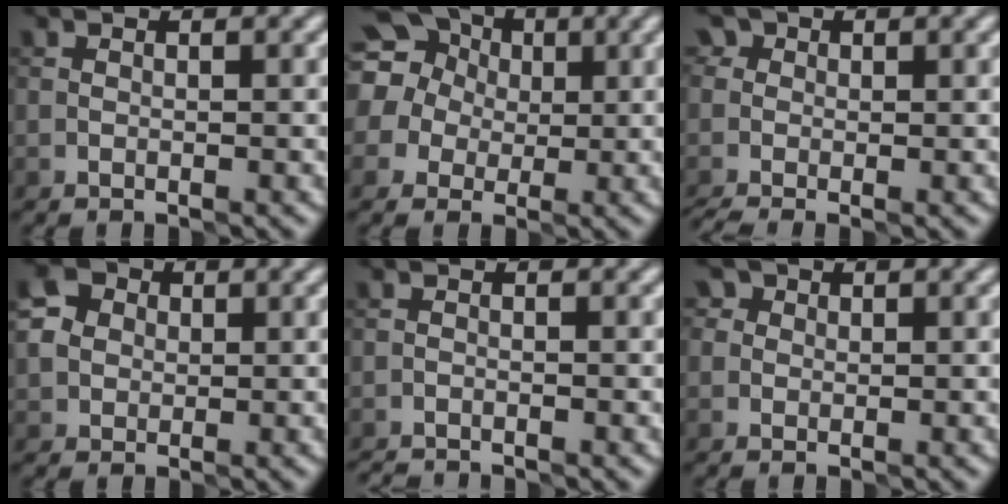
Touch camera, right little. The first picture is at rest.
{"total": 14.2, "force": [4.5, 12.5, 5.1], "torque": [-0.135, 0.048, 0.041]}
{"total": 2.4, "force": [-0.9, 1.8, 1.3], "torque": [-0.016, 0.010, -0.024]}
{"total": 4.0, "force": [0.8, 3.5, 1.6], "torque": [-0.029, 0.016, 0.005]}
{"total": 1.2, "force": [-1.2, -0.1, 0.0], "torque": [-0.003, -0.005, -0.028]}
{"total": 2.6, "force": [1.4, 2.0, 0.9], "torque": [0.006, 0.017, -0.009]}